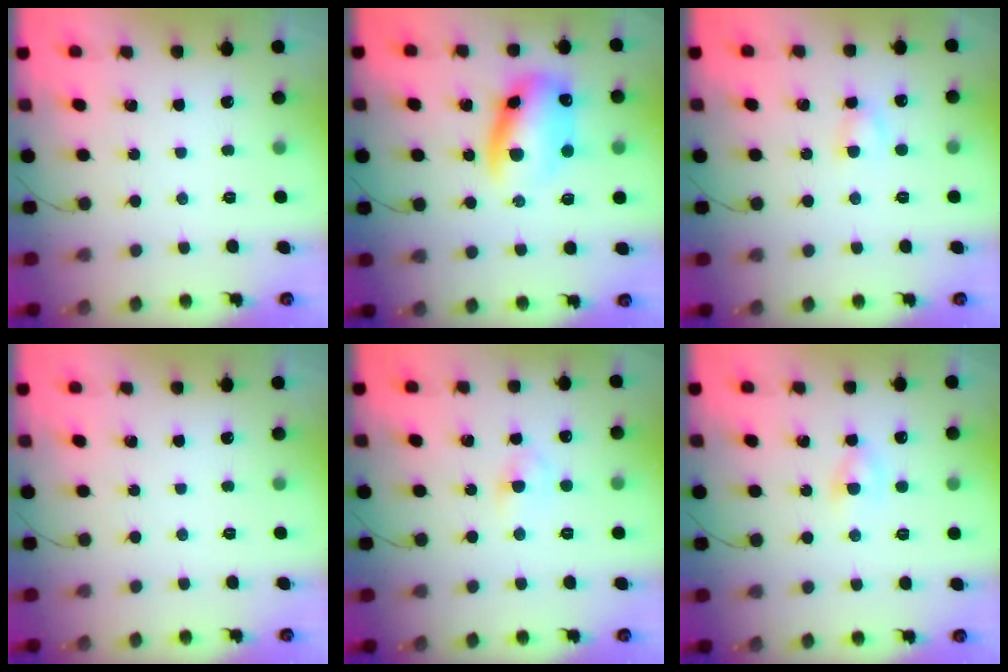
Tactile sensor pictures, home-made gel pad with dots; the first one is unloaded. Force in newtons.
{"total": 12.6, "press": 12.3, "slide": 2.9}
{"total": 3.2, "press": 3.0, "slide": 1.1}
{"total": 0.0}
{"total": 3.4, "press": 3.1, "slide": 1.3}
{"total": 3.4, "press": 3.2, "slide": 1.3}